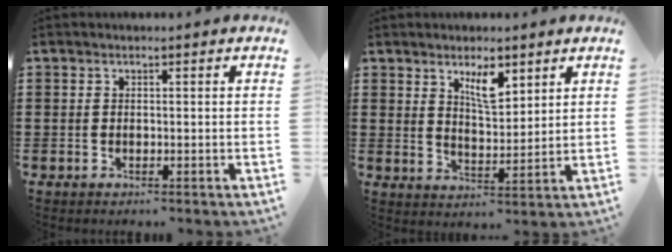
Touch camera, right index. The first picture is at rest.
{"total": 5.4, "force": [3.4, 1.9, 3.7], "torque": [-0.064, -0.003, 0.056]}